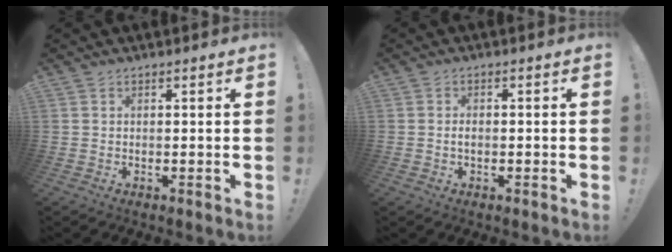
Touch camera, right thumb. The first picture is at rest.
{"total": 1.3, "force": [-0.4, 0.7, 1.0], "torque": [-0.017, 0.004, -0.008]}